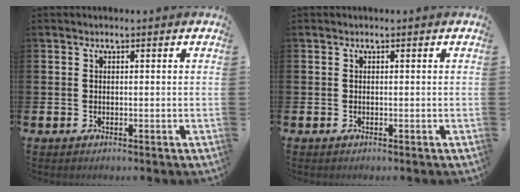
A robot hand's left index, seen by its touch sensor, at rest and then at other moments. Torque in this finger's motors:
{"motor_torque": [-0.33, 0.36, 0.00, 0.00]}